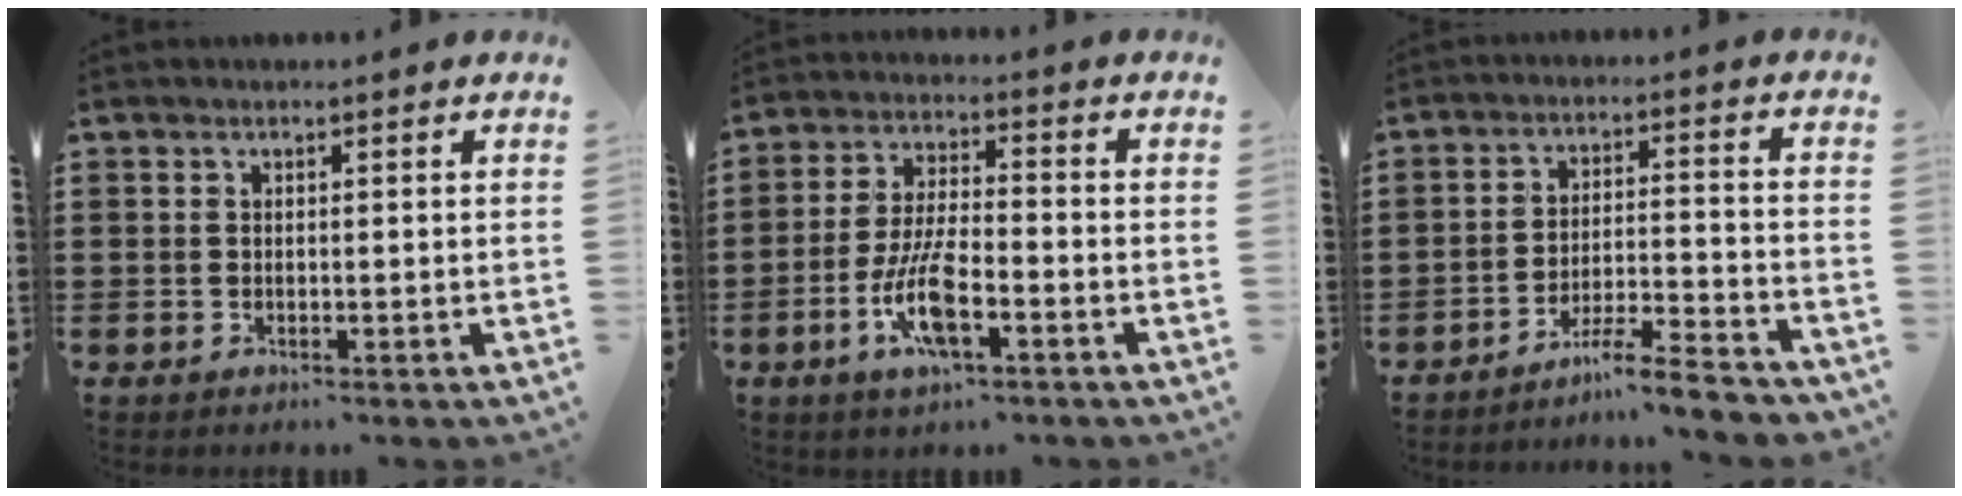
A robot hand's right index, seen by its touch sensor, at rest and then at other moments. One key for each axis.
{"total": 9.2, "fx": -3.7, "fy": 3.0, "fz": 7.8, "tx": -0.171, "ty": -0.006, "tz": -0.071}
{"total": 6.8, "fx": -6.2, "fy": 0.2, "fz": 2.9, "tx": -0.051, "ty": 0.001, "tz": -0.119}